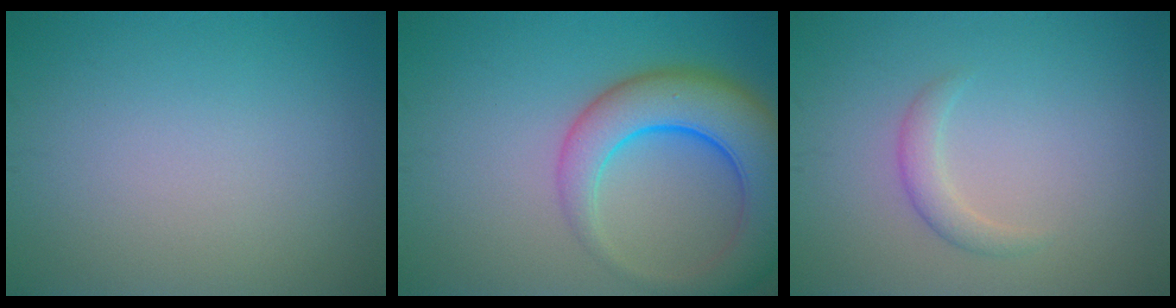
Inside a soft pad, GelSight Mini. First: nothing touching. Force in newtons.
{"total": 8.4, "press": 8.4, "slide": 0.5}
{"total": 1.6, "press": 1.6, "slide": 0.2}